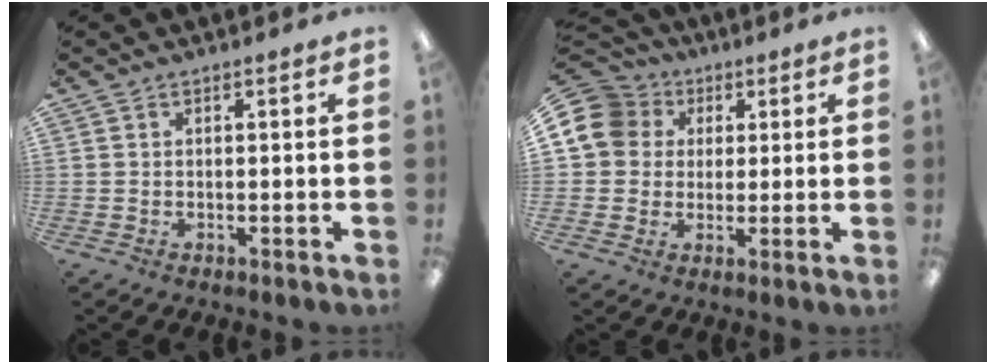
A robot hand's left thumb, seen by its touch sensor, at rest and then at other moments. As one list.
[{"total": 11.1, "force": [3.0, 10.0, 3.7], "torque": [-0.086, 0.000, 0.060]}]